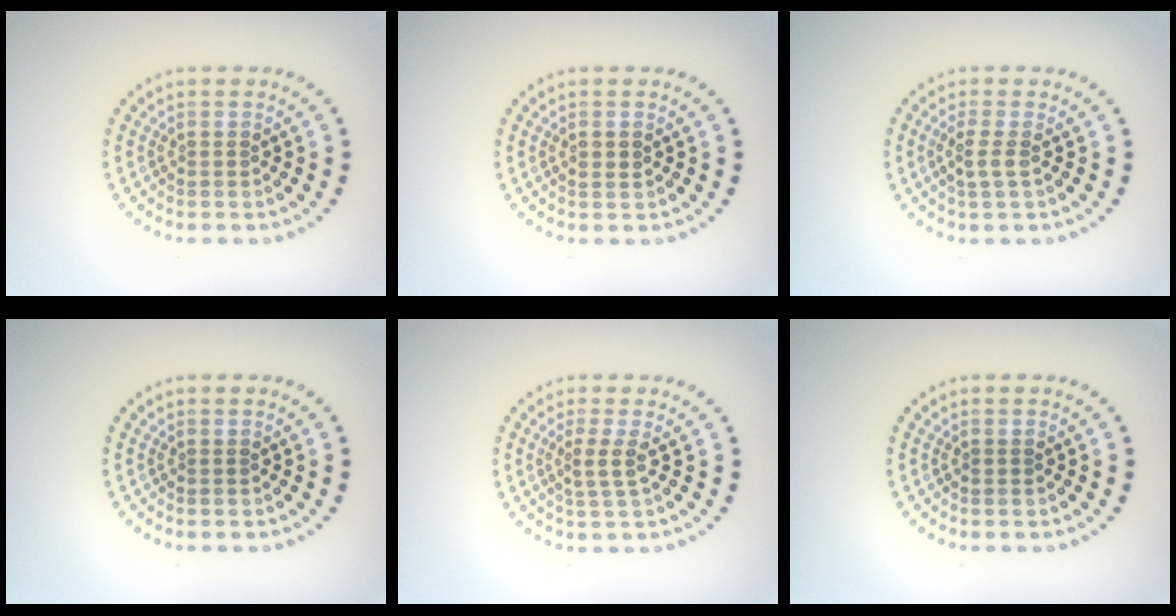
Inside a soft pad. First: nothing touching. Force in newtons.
{"total": 1.1, "press": 1.0, "slide": 0.4}
{"total": 1.5, "press": 1.3, "slide": 0.6}
{"total": 0.0}
{"total": 1.7, "press": 1.3, "slide": 1.1}
{"total": 0.5, "press": 0.5, "slide": 0.1}